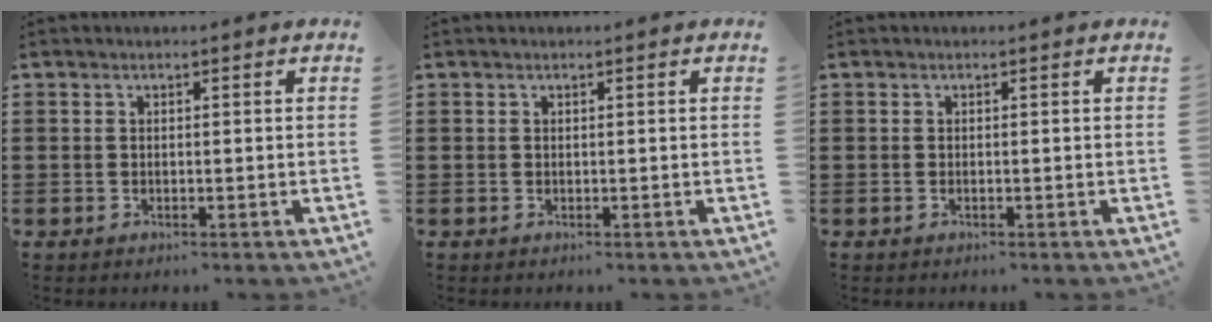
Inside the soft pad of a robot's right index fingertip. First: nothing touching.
{"total": 0.0}
{"total": 0.0}